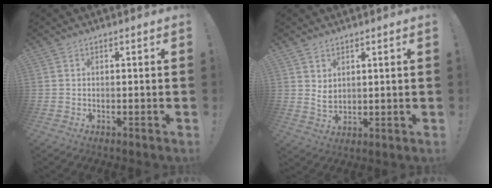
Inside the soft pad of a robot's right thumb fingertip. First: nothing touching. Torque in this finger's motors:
{"motor_torque": [-0.35, 0.46, 0.31, 0.29, -0.08]}